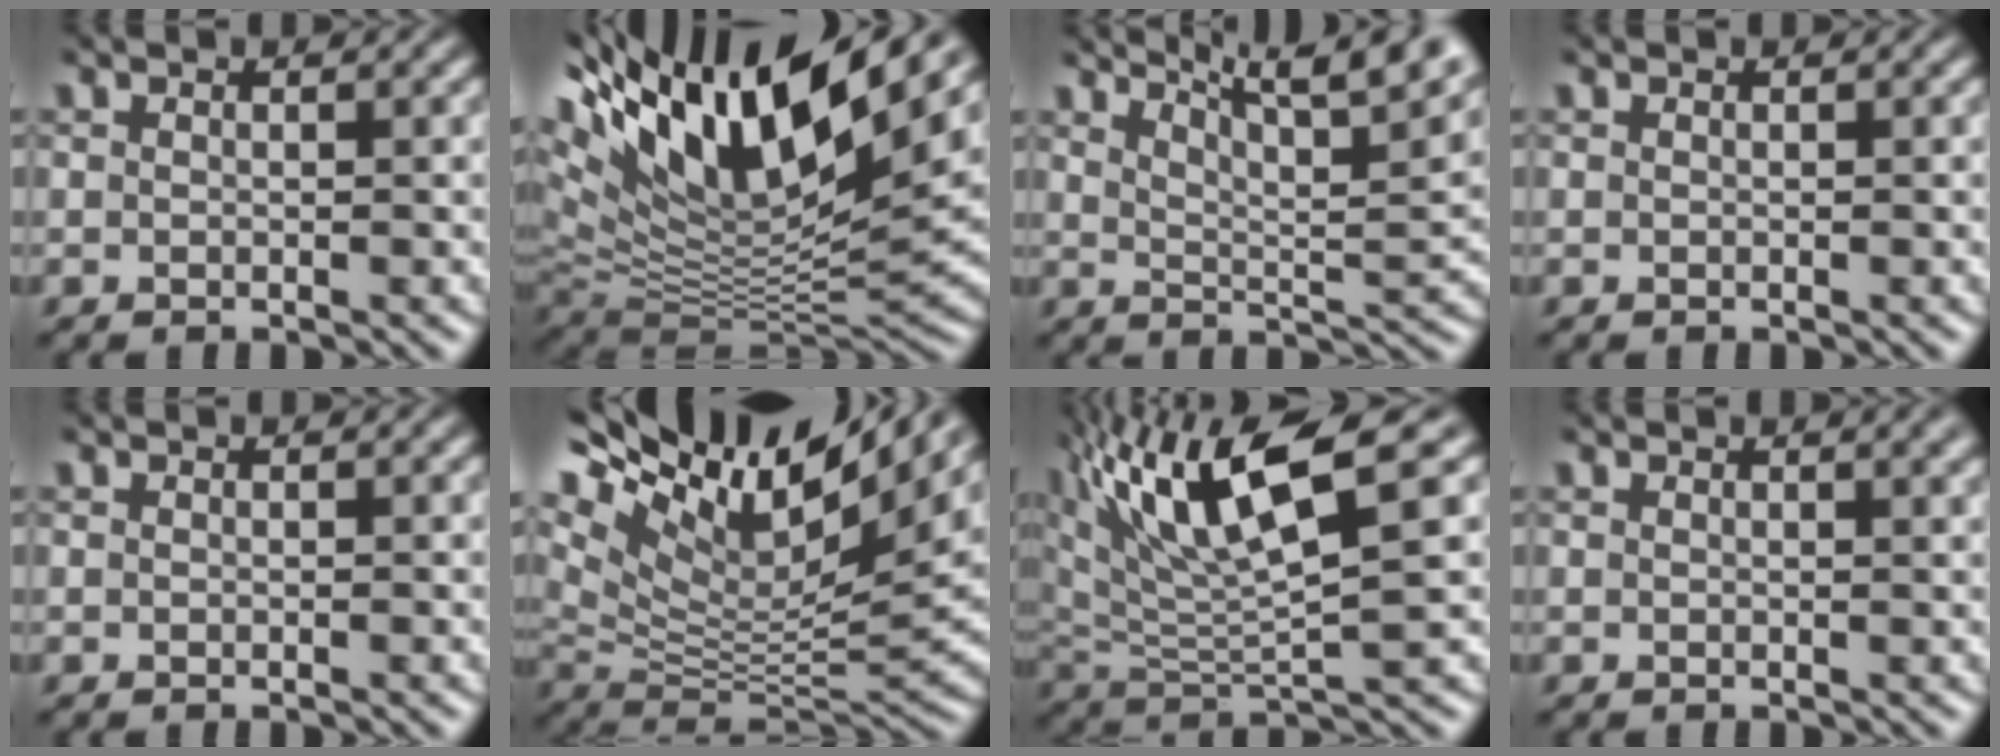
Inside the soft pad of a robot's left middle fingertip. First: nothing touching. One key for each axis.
{"total": 16.6, "fx": 8.7, "fy": 5.3, "fz": 13.1, "tx": -0.260, "ty": 0.027, "tz": 0.162}
{"total": 10.9, "fx": 8.4, "fy": 2.4, "fz": 6.5, "tx": -0.088, "ty": 0.015, "tz": 0.096}
{"total": 0.0}
{"total": 0.0}
{"total": 15.8, "fx": 10.0, "fy": 5.1, "fz": 11.1, "tx": -0.229, "ty": 0.040, "tz": 0.173}
{"total": 11.2, "fx": 6.1, "fy": 2.7, "fz": 9.0, "tx": -0.178, "ty": 0.013, "tz": 0.117}
{"total": 2.0, "fx": 1.2, "fy": 0.7, "fz": 1.4, "tx": -0.010, "ty": 0.002, "tz": 0.009}